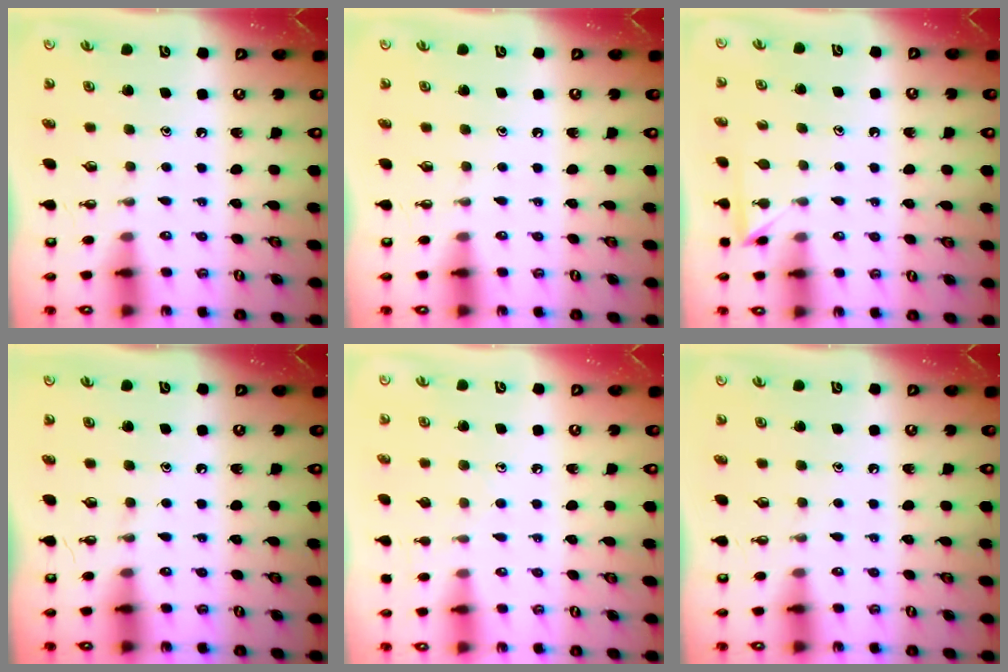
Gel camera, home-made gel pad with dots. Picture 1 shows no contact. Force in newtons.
{"total": 0.0}
{"total": 2.9, "press": 2.9, "slide": 0.3}
{"total": 0.0}
{"total": 4.4, "press": 4.3, "slide": 0.5}
{"total": 0.0}